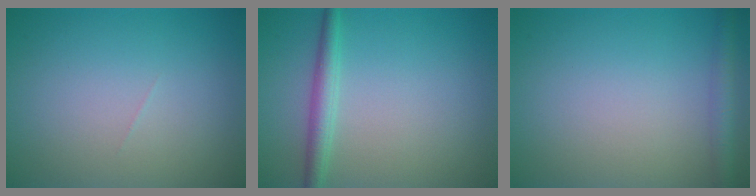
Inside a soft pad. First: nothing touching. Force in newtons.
{"total": 2.3, "press": 2.3, "slide": 0.0}
{"total": 2.1, "press": 2.1, "slide": 0.1}